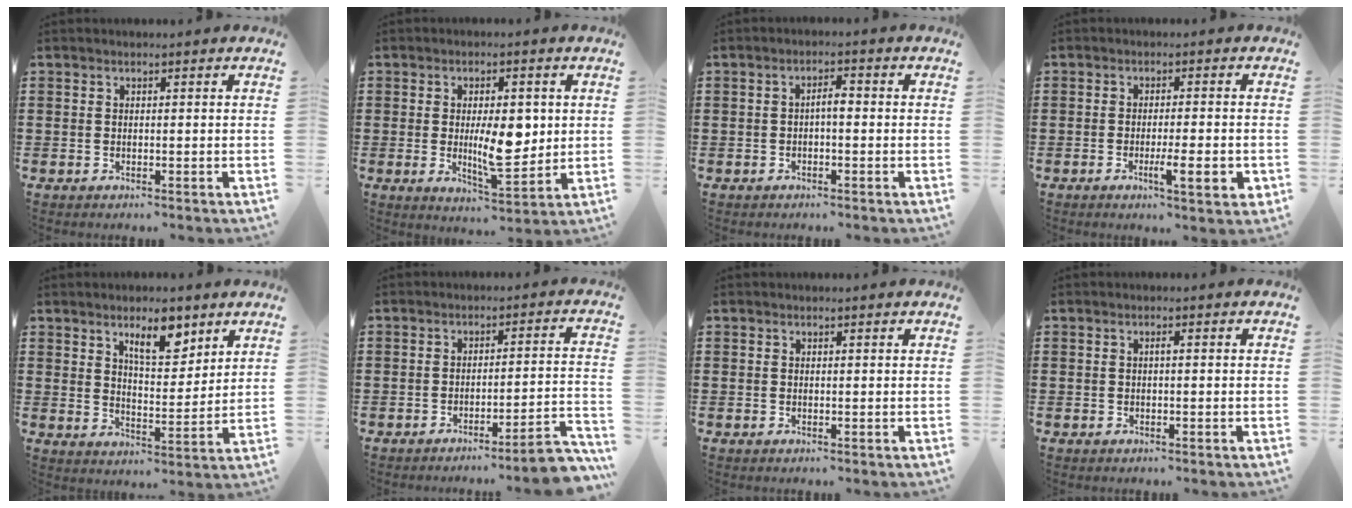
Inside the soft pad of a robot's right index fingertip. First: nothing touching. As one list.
[{"total": 8.5, "force": [0.4, 3.7, 7.7], "torque": [-0.116, 0.003, 0.004]}, {"total": 2.1, "force": [-0.4, 0.6, 2.0], "torque": [-0.038, 0.005, -0.010]}, {"total": 5.9, "force": [-2.0, 0.8, 5.5], "torque": [-0.093, -0.013, -0.033]}, {"total": 7.2, "force": [4.9, 2.8, 4.4], "torque": [-0.068, -0.011, 0.081]}, {"total": 4.9, "force": [-4.1, -0.1, 2.7], "torque": [-0.045, -0.011, -0.079]}, {"total": 0.0}, {"total": 0.7, "force": [0.0, 0.0, 0.7], "torque": [-0.011, -0.002, -0.001]}]